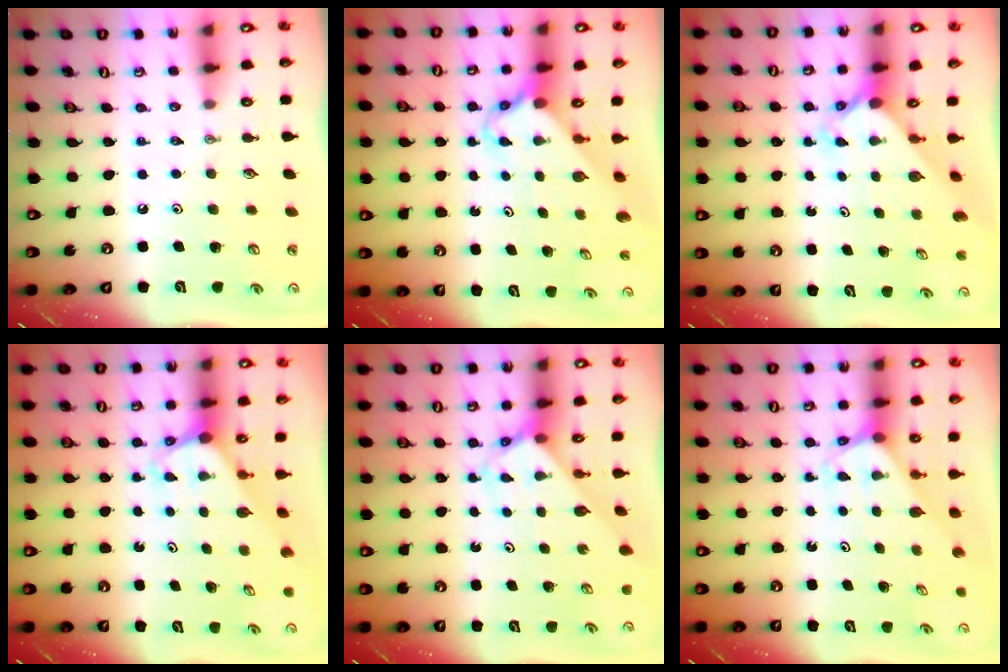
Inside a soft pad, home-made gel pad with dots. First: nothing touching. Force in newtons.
{"total": 2.6, "press": 2.6, "slide": 0.3}
{"total": 2.3, "press": 2.3, "slide": 0.1}
{"total": 3.2, "press": 3.2, "slide": 0.2}
{"total": 2.8, "press": 2.8, "slide": 0.1}
{"total": 2.3, "press": 2.3, "slide": 0.2}